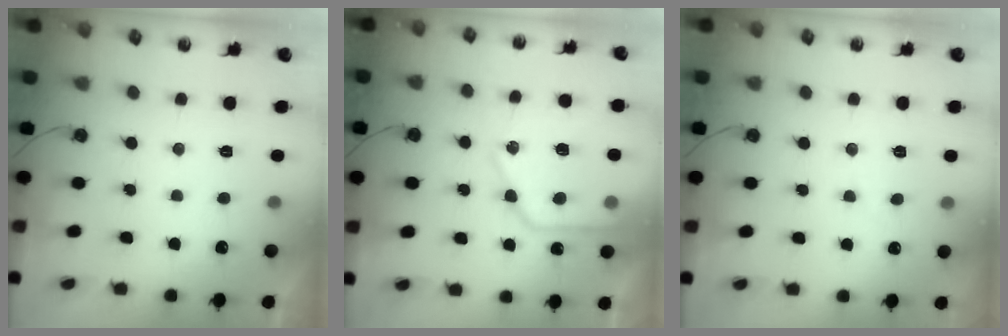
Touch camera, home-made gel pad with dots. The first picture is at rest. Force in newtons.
{"total": 19.1, "press": 19.1, "slide": 1.6}
{"total": 6.5, "press": 6.4, "slide": 0.7}